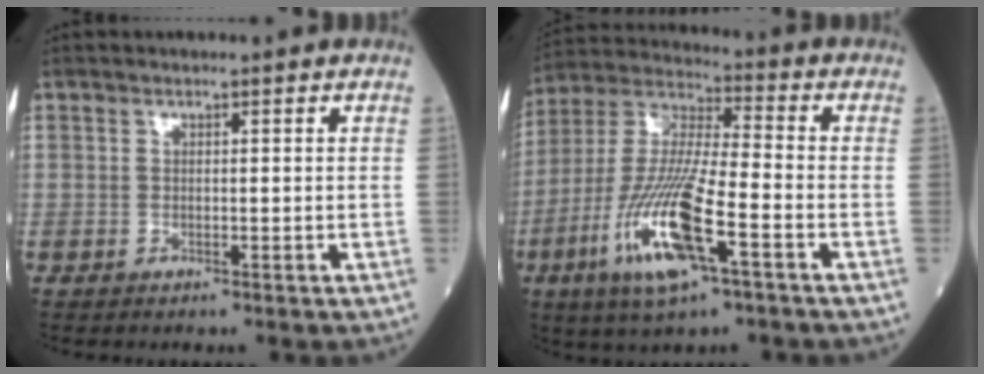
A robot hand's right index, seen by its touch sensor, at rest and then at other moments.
{"total": 16.4, "force": [-6.5, 2.5, 14.8], "torque": [-0.311, -0.019, -0.121]}